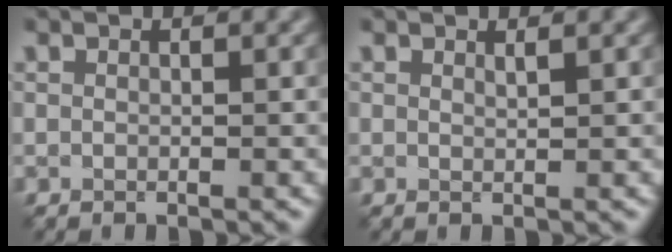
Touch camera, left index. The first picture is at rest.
{"total": 0.5, "force": [0.5, 0.0, 0.2], "torque": [-0.001, -0.003, 0.009]}